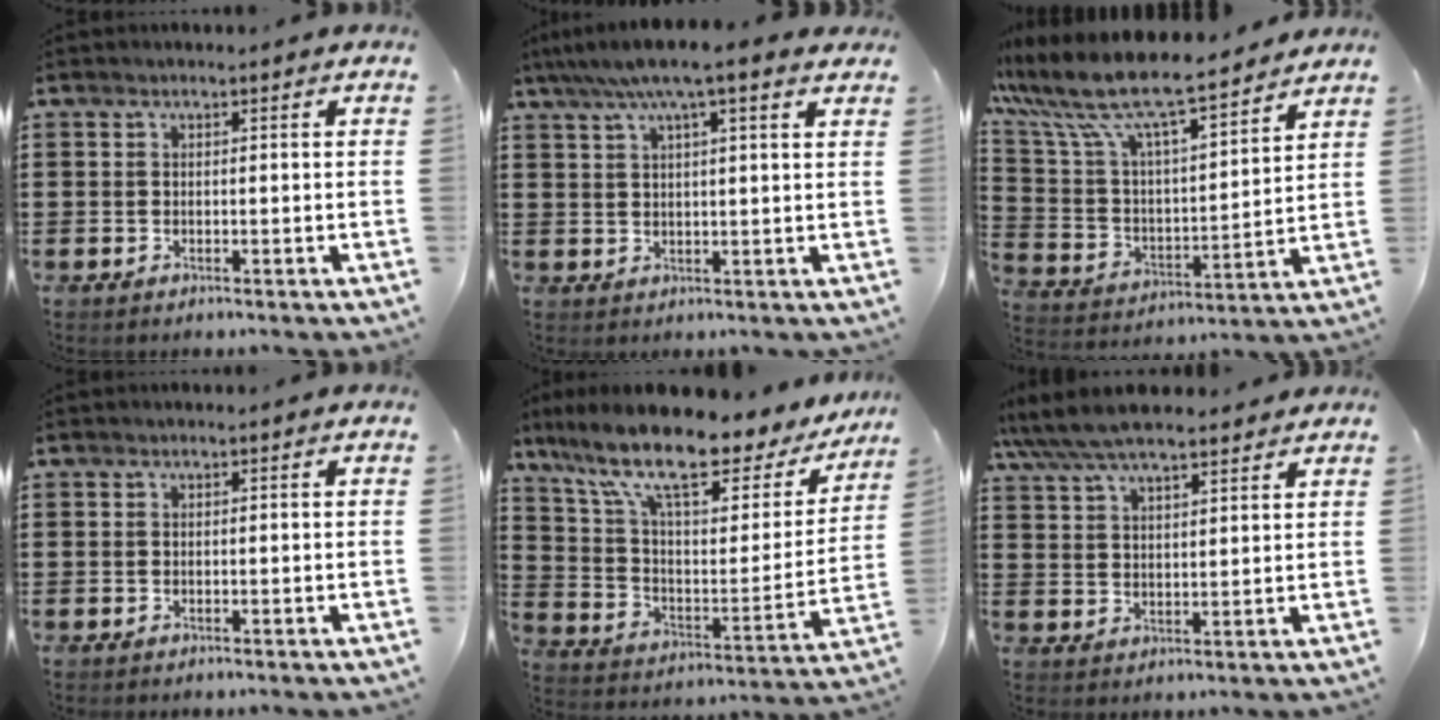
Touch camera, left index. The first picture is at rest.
{"total": 6.4, "force": [4.7, 0.9, 4.3], "torque": [-0.095, -0.002, 0.082]}
{"total": 9.8, "force": [8.3, 1.4, 4.9], "torque": [-0.130, -0.057, 0.139]}
{"total": 0.0}
{"total": 14.3, "force": [10.2, 3.4, 9.4], "torque": [-0.200, -0.061, 0.167]}
{"total": 6.7, "force": [6.0, 1.7, 2.5], "torque": [-0.070, -0.014, 0.109]}